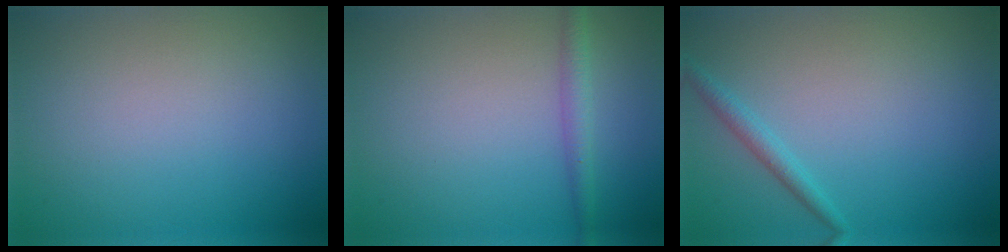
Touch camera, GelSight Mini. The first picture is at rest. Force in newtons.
{"total": 1.8, "press": 1.8, "slide": 0.1}
{"total": 1.5, "press": 1.5, "slide": 0.0}